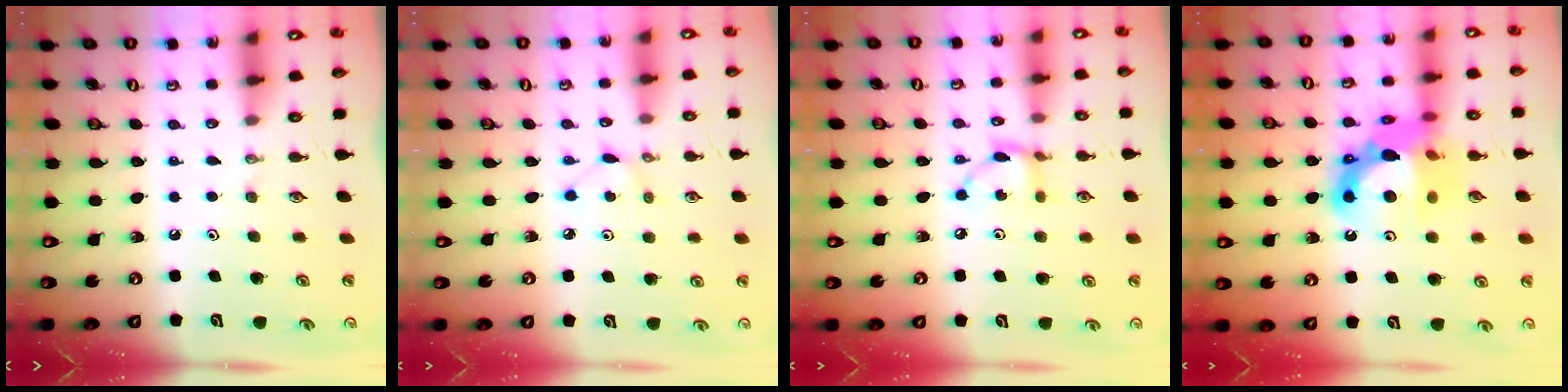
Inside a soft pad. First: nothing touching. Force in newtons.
{"total": 3.2, "press": 3.2, "slide": 0.2}
{"total": 7.0, "press": 7.0, "slide": 0.3}
{"total": 17.3, "press": 17.2, "slide": 1.8}